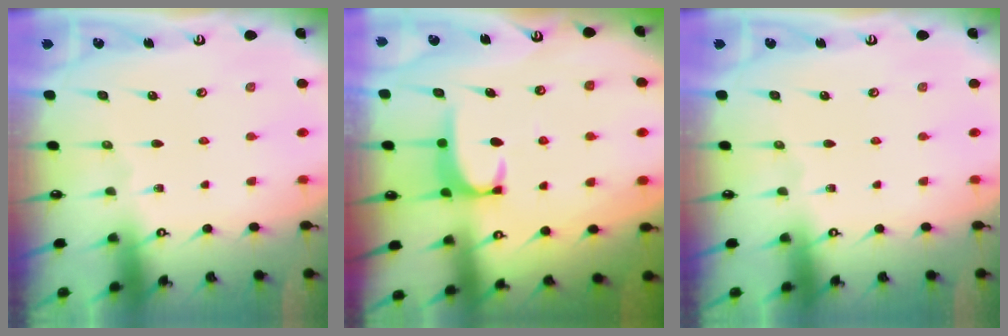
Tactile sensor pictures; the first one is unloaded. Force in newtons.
{"total": 2.0, "press": 1.9, "slide": 0.5}
{"total": 0.0}